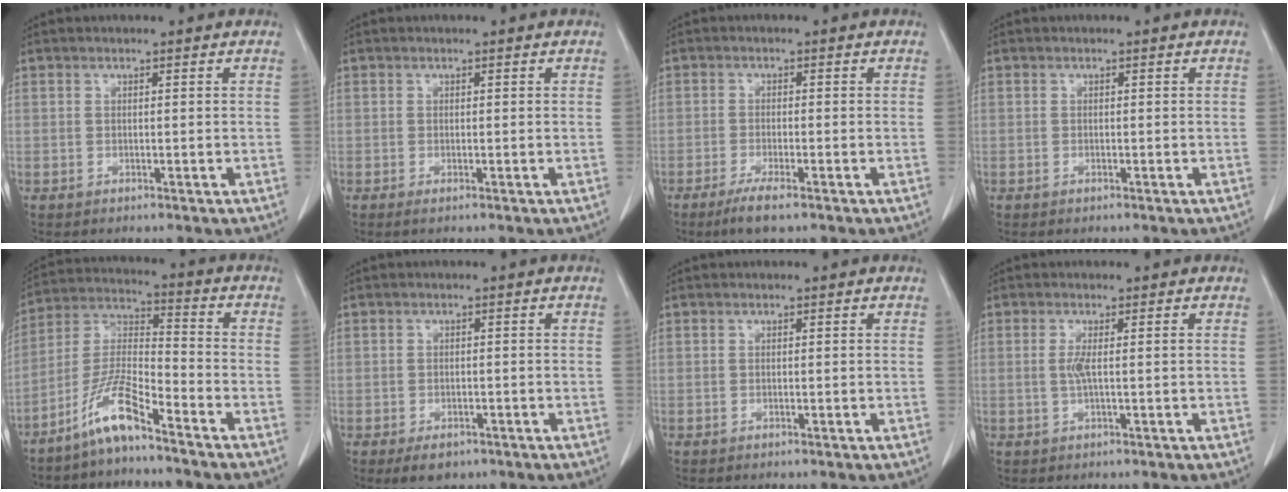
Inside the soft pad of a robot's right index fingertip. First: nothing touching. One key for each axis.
{"total": 0.6, "fx": -0.3, "fy": 0.1, "fz": 0.5, "tx": -0.011, "ty": -0.003, "tz": -0.007}
{"total": 4.1, "fx": -2.8, "fy": 0.4, "fz": 3.0, "tx": -0.062, "ty": -0.011, "tz": -0.050}
{"total": 0.0}
{"total": 9.2, "fx": -6.6, "fy": 0.9, "fz": 6.3, "tx": -0.141, "ty": -0.003, "tz": -0.136}
{"total": 3.5, "fx": -2.2, "fy": 2.2, "fz": 1.6, "tx": -0.023, "ty": -0.002, "tz": -0.024}
{"total": 0.0}
{"total": 1.9, "fx": 0.0, "fy": 0.0, "fz": 1.9, "tx": -0.043, "ty": 0.000, "tz": -0.001}